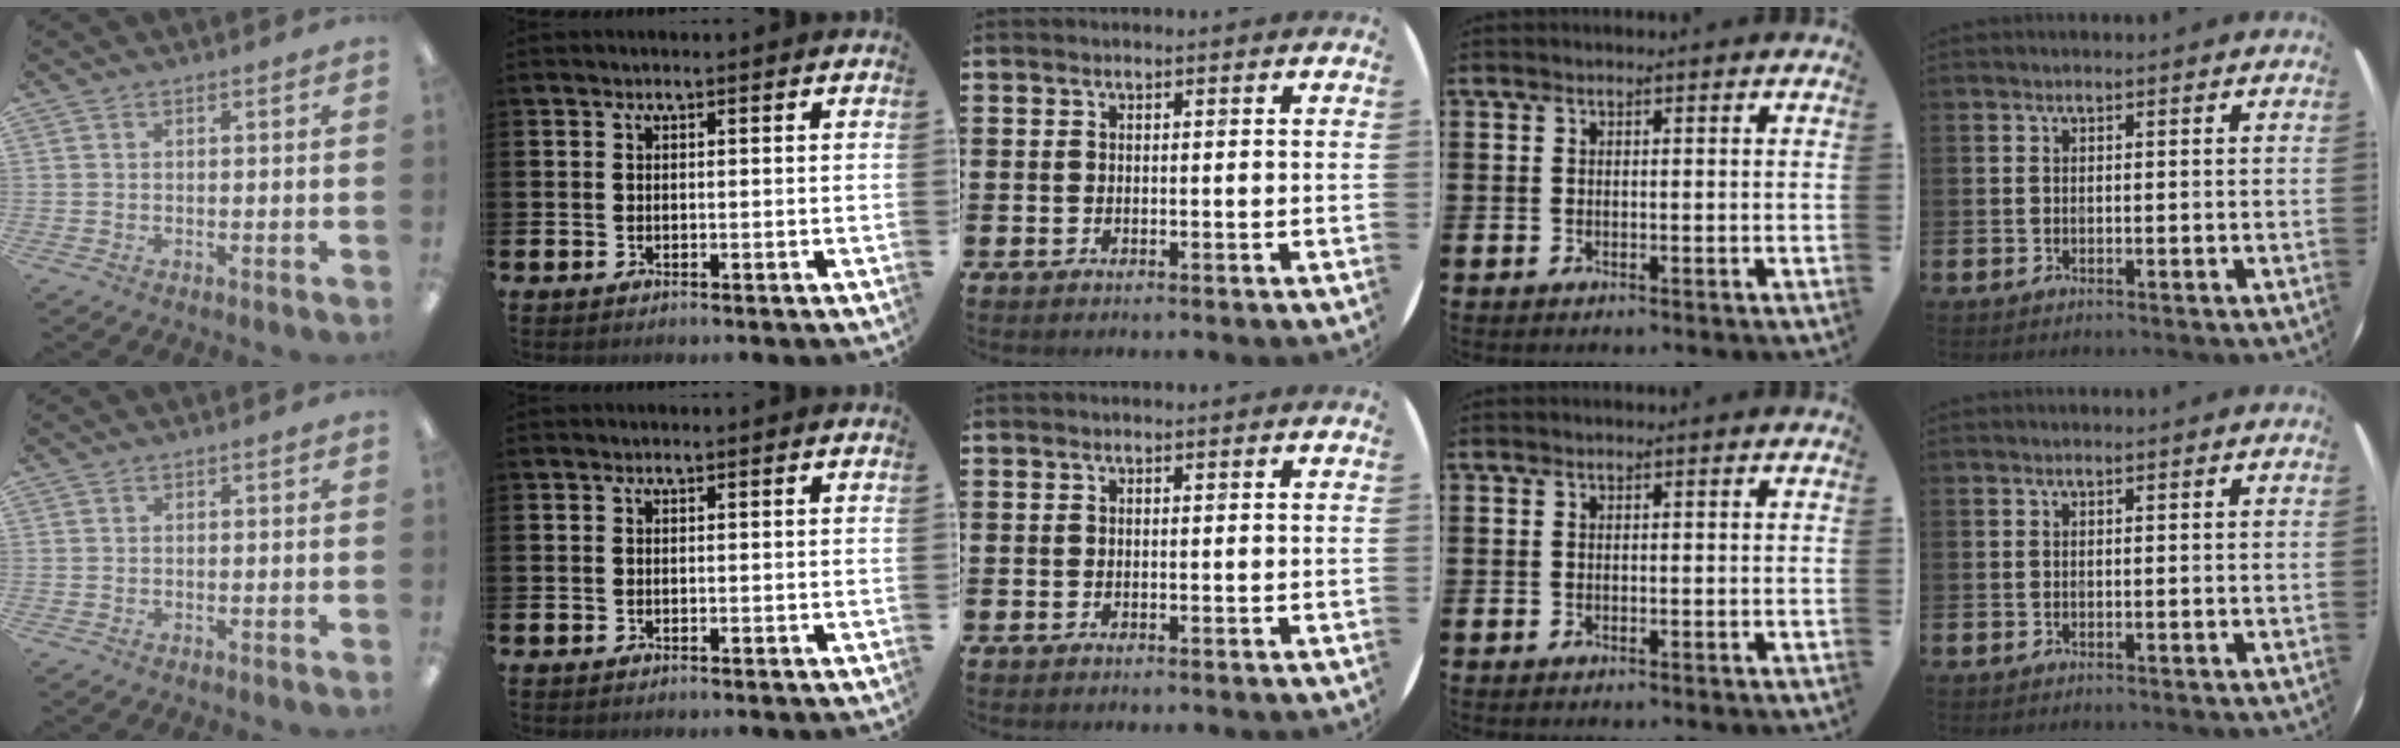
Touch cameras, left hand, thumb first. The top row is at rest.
{}